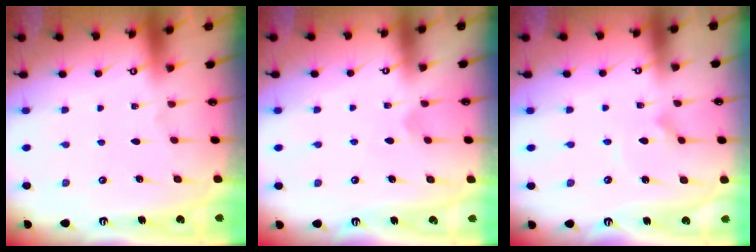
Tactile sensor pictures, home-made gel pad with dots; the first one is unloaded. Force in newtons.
{"total": 5.1, "press": 5.1, "slide": 0.4}
{"total": 2.6, "press": 2.6, "slide": 0.3}